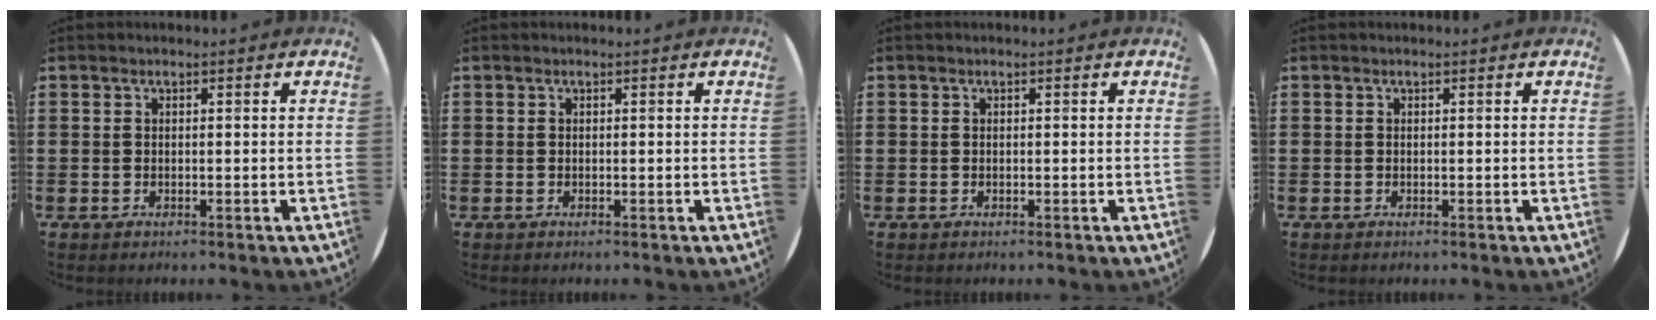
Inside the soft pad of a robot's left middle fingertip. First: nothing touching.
{"total": 0.0}
{"total": 0.0}
{"total": 0.0}